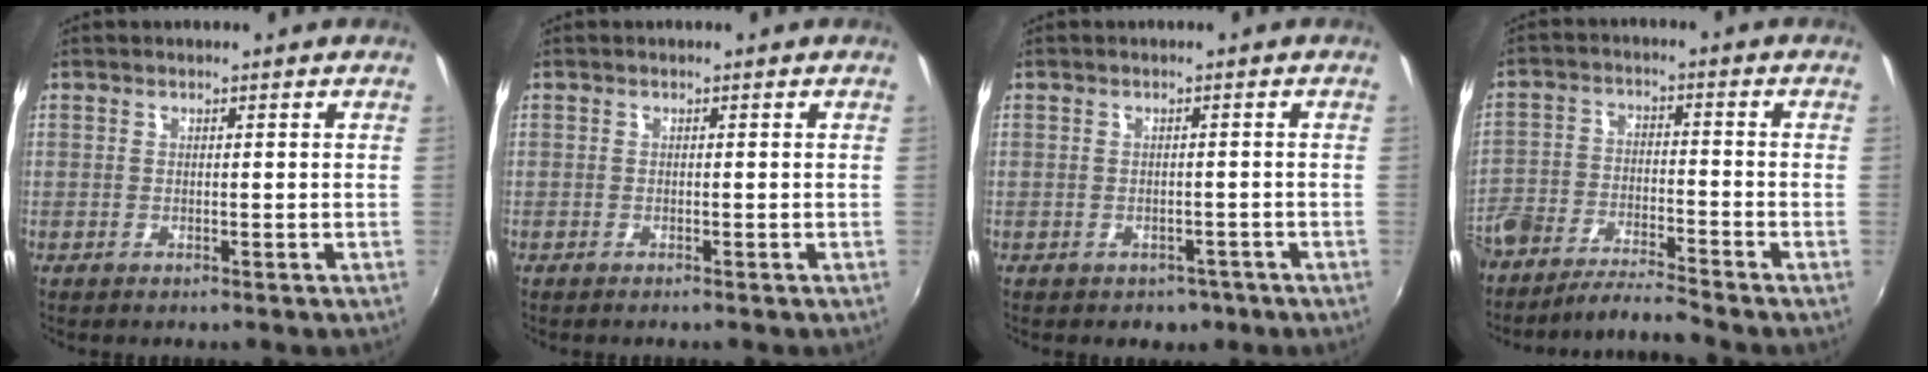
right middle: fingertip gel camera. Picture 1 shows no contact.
{"total": 0.0}
{"total": 3.5, "force": [-2.3, 2.5, 1.1], "torque": [-0.025, -0.005, -0.023]}
{"total": 7.0, "force": [-6.4, 0.7, 2.7], "torque": [-0.076, 0.000, -0.129]}